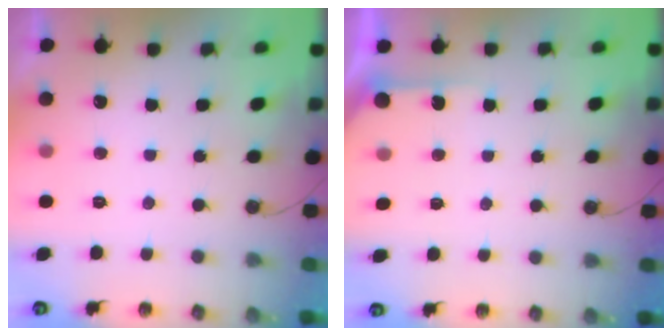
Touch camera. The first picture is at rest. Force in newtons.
{"total": 3.3, "press": 3.3, "slide": 0.3}